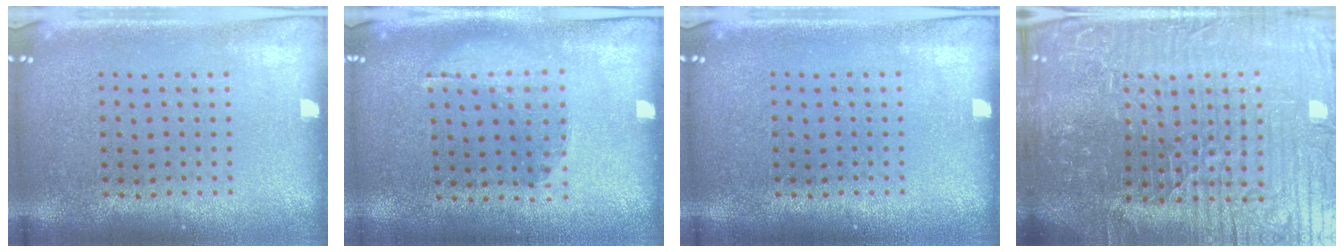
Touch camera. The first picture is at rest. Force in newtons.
{"total": 1.2, "press": 0.8, "slide": 0.9}
{"total": 0.0}
{"total": 7.5, "press": 6.7, "slide": 3.3}